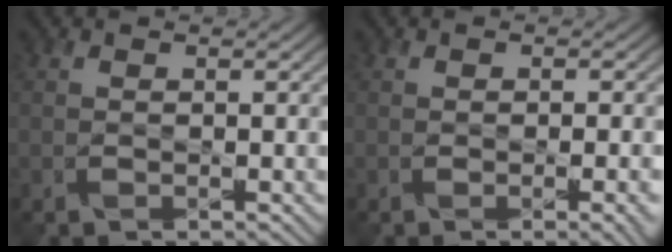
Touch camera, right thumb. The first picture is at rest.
{"total": 2.8, "force": [-0.6, 0.7, 2.6], "torque": [-0.035, -0.003, -0.006]}